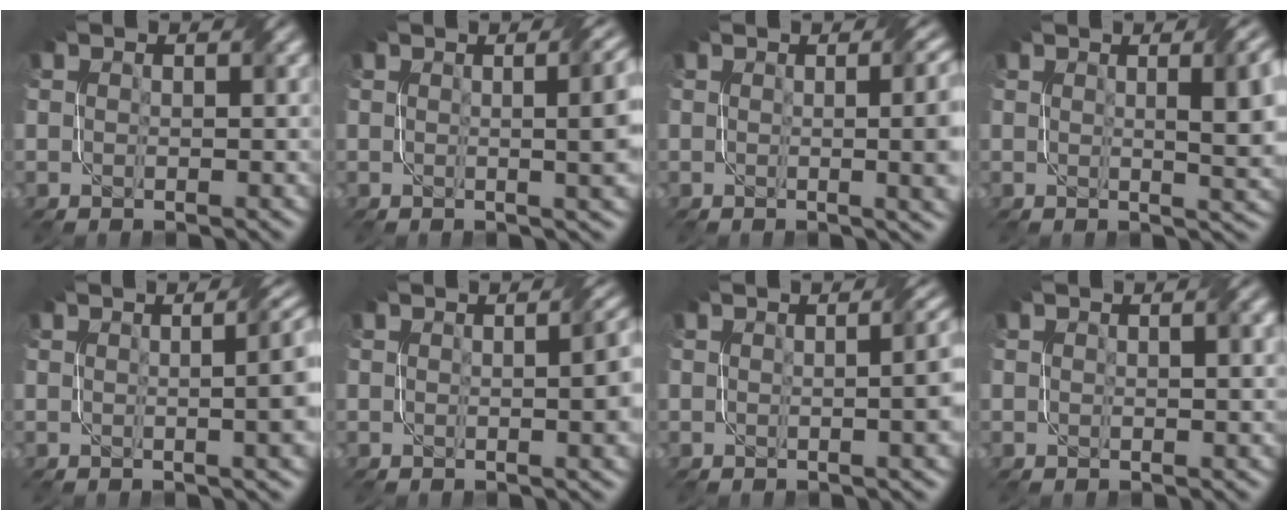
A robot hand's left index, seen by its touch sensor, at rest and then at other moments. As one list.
[{"total": 8.1, "force": [0.9, 3.4, 7.3], "torque": [-0.033, 0.022, 0.005]}, {"total": 8.4, "force": [0.5, 3.7, 7.5], "torque": [-0.035, 0.014, 0.007]}, {"total": 7.1, "force": [1.7, 2.4, 6.5], "torque": [-0.048, 0.008, 0.024]}, {"total": 8.1, "force": [0.5, 3.6, 7.3], "torque": [-0.026, 0.028, -0.002]}, {"total": 4.9, "force": [0.2, 1.6, 4.6], "torque": [-0.034, 0.011, 0.005]}, {"total": 6.3, "force": [0.1, 2.7, 5.7], "torque": [-0.024, 0.016, 0.000]}, {"total": 2.0, "force": [0.8, 0.5, 1.7], "torque": [-0.020, 0.004, 0.012]}]